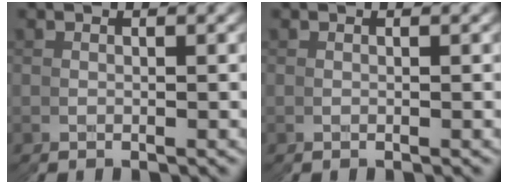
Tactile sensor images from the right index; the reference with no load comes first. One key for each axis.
{"total": 0.0}